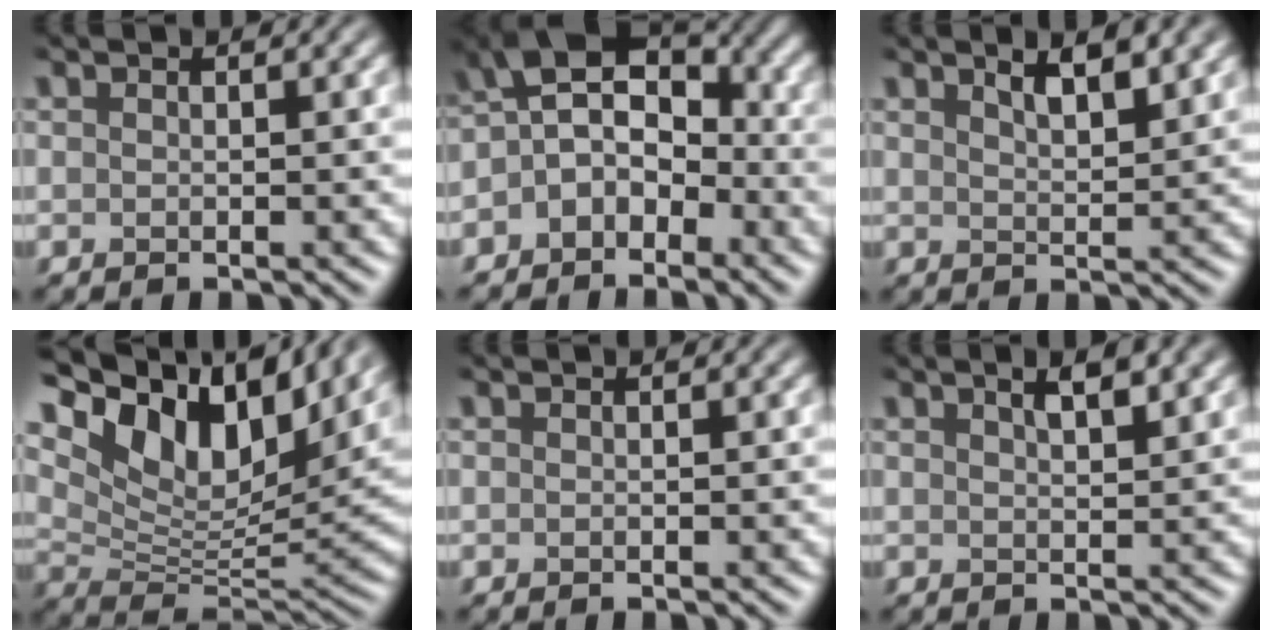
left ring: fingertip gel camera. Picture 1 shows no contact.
{"total": 5.6, "force": [-1.2, 4.0, 3.8], "torque": [-0.054, 0.017, -0.037]}
{"total": 3.9, "force": [2.4, 1.3, 2.7], "torque": [-0.037, 0.013, 0.030]}
{"total": 14.7, "force": [7.3, 7.4, 10.3], "torque": [-0.206, 0.035, 0.134]}
{"total": 0.0}
{"total": 3.4, "force": [1.8, 1.1, 2.6], "torque": [-0.032, 0.013, 0.018]}